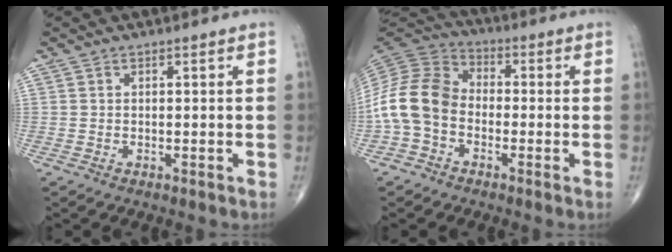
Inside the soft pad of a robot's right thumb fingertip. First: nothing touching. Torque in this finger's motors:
{"motor_torque": [1.63, 1.22, 1.15, -0.44, 0.18]}